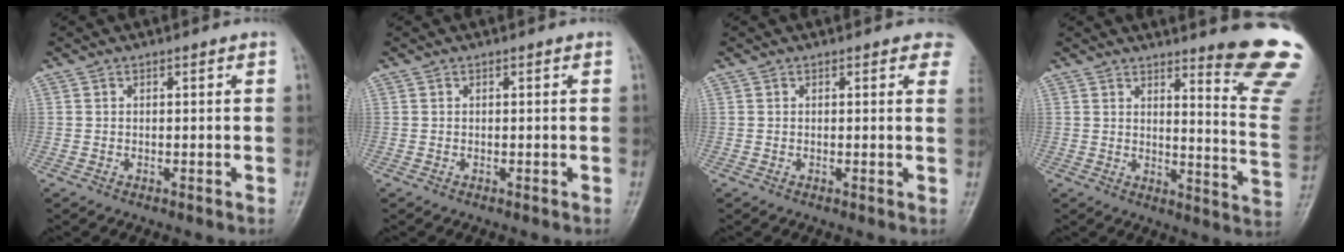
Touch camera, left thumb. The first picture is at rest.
{"total": 0.0}
{"total": 3.6, "force": [2.8, 1.6, 1.5], "torque": [0.014, -0.008, 0.013]}
{"total": 15.2, "force": [12.3, 0.9, 8.8], "torque": [-0.088, -0.139, 0.141]}